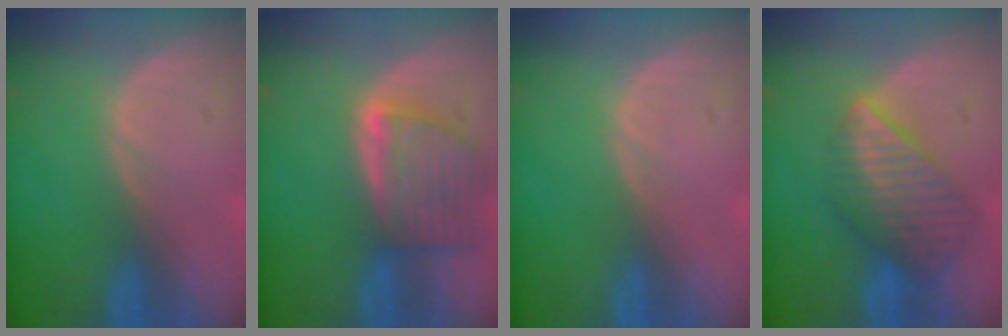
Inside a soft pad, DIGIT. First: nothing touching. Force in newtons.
{"total": 7.9, "press": 7.1, "slide": 3.4}
{"total": 0.0}
{"total": 8.2, "press": 7.3, "slide": 3.7}